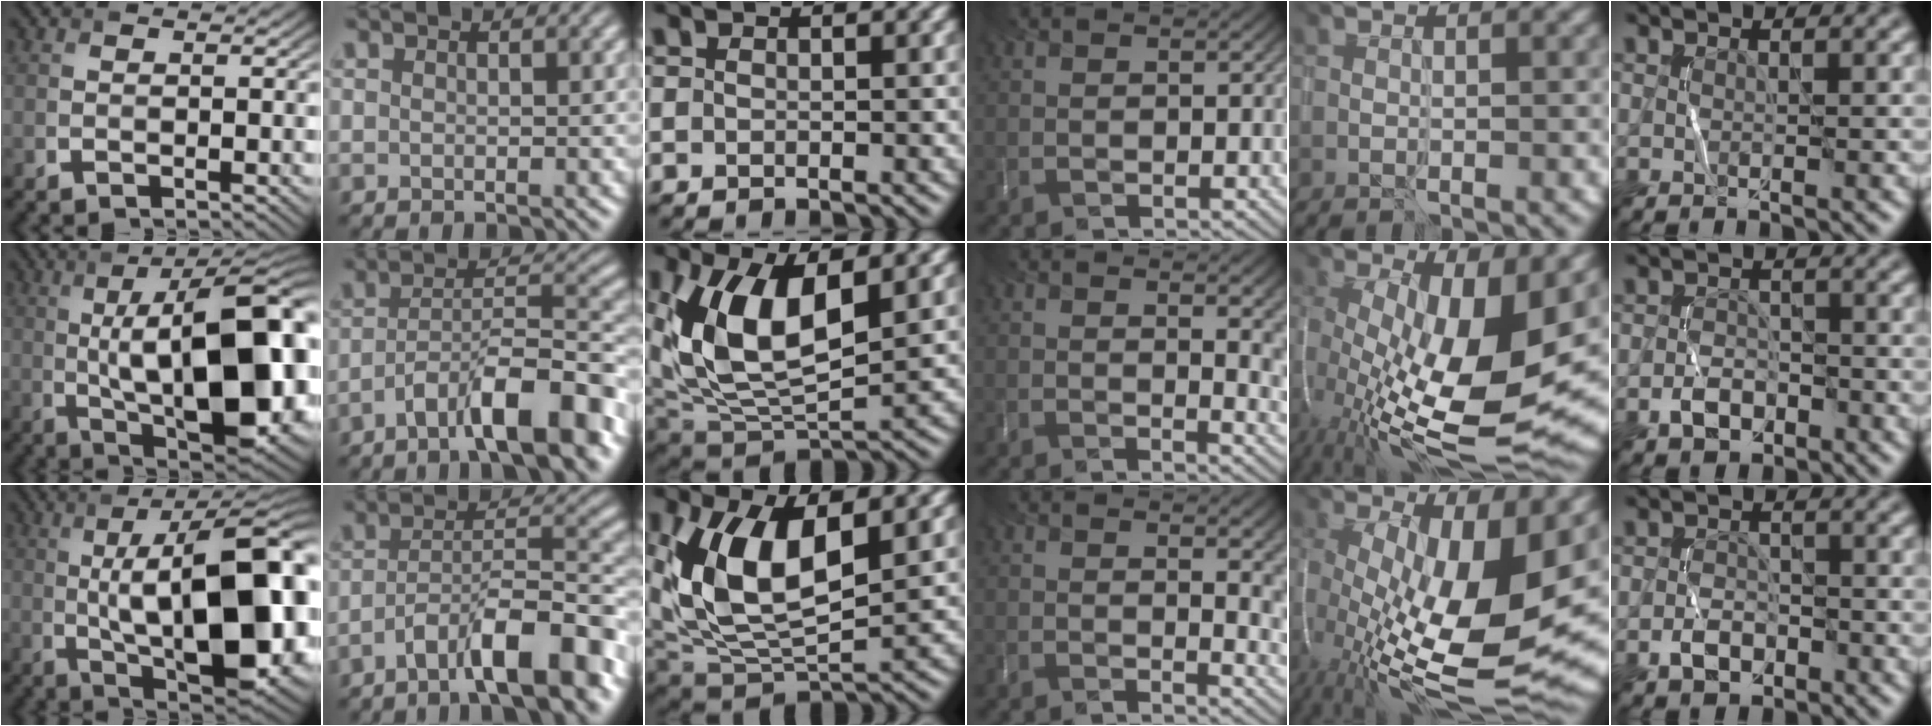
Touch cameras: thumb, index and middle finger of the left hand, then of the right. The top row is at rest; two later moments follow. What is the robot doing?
{"motion": "wrap", "object": "string"}